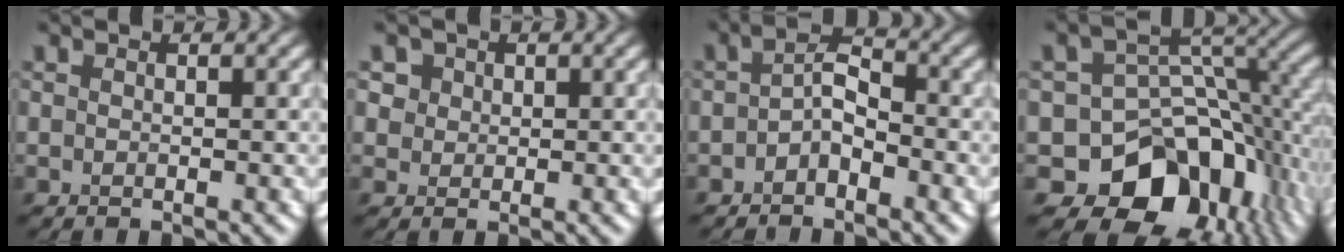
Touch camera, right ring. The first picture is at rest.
{"total": 3.2, "force": [1.8, 2.4, 1.3], "torque": [-0.037, 0.001, 0.034]}
{"total": 2.4, "force": [-1.2, 1.1, 1.7], "torque": [-0.031, 0.010, -0.027]}
{"total": 12.9, "force": [-6.4, 9.0, 6.7], "torque": [-0.094, -0.013, -0.102]}